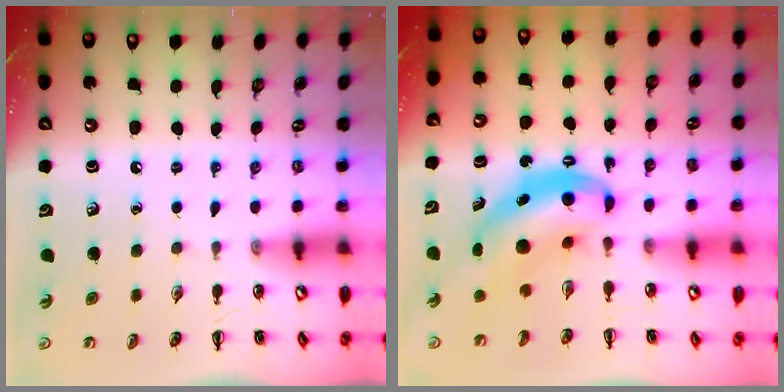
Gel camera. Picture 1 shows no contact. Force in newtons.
{"total": 6.3, "press": 6.2, "slide": 1.1}